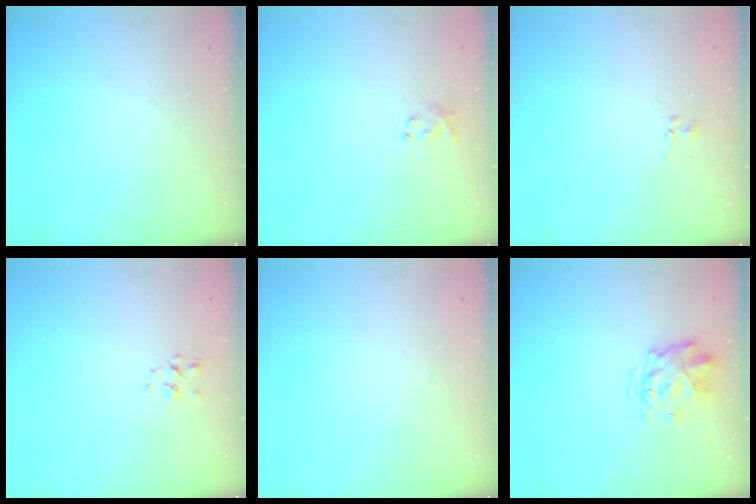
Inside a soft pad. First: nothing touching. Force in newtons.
{"total": 2.9, "press": 2.8, "slide": 0.9}
{"total": 1.7, "press": 1.5, "slide": 0.8}
{"total": 1.3, "press": 1.1, "slide": 0.6}
{"total": 1.8, "press": 1.8, "slide": 0.1}
{"total": 3.8, "press": 3.4, "slide": 1.8}